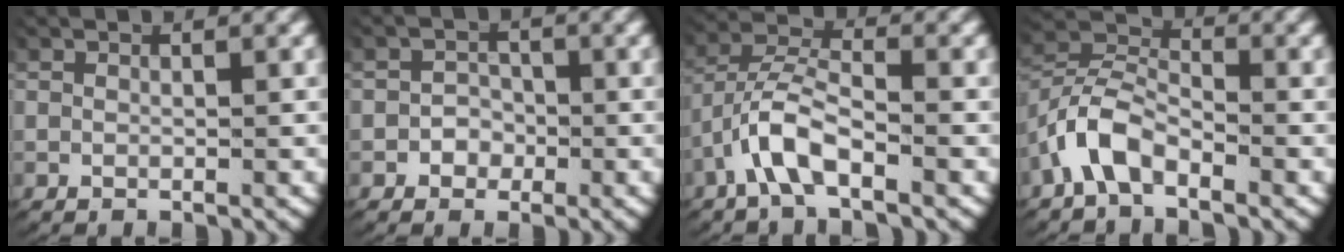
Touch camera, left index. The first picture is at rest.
{"total": 2.6, "force": [-0.9, 2.4, 0.6], "torque": [-0.006, -0.001, -0.019]}
{"total": 4.3, "force": [-0.9, 2.6, 3.3], "torque": [-0.078, -0.005, -0.021]}
{"total": 3.7, "force": [-1.4, 2.7, 2.2], "torque": [-0.052, 0.001, -0.036]}